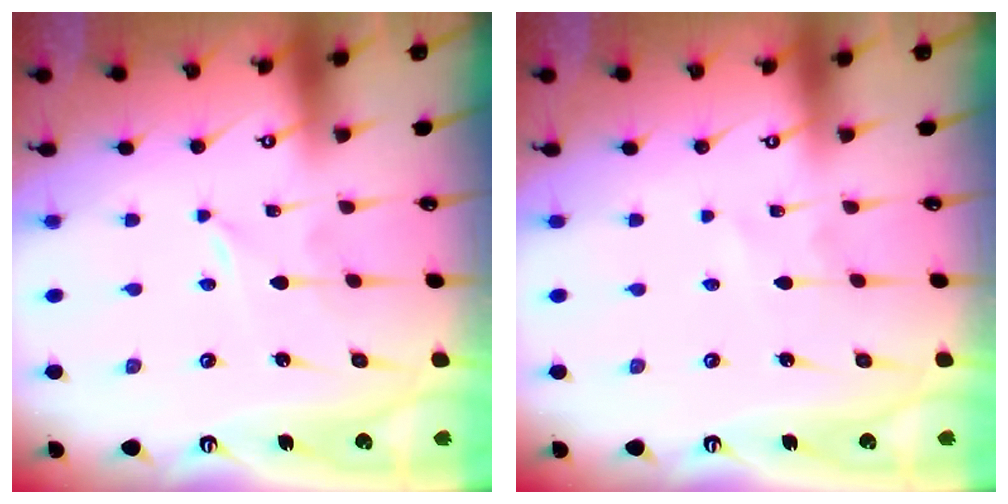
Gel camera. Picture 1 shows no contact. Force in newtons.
{"total": 1.3, "press": 1.3, "slide": 0.1}